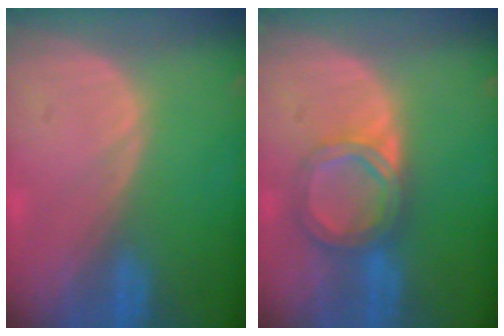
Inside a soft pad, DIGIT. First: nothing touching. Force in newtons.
{"total": 6.1, "press": 5.4, "slide": 3.0}